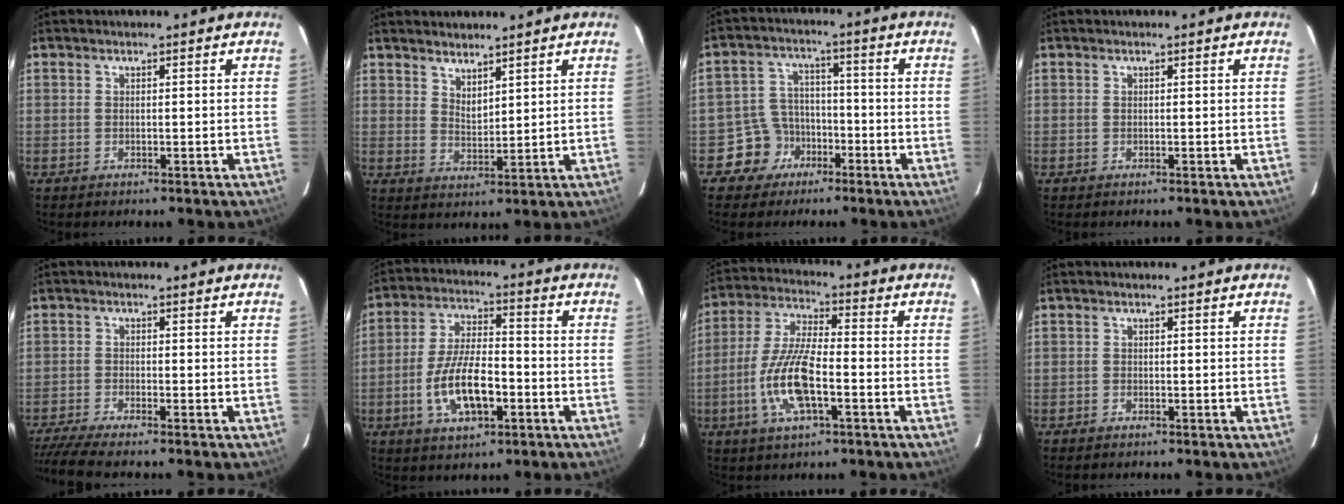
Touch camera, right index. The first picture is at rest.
{"total": 4.1, "force": [3.5, 1.3, 1.6], "torque": [-0.024, -0.005, 0.062]}
{"total": 7.1, "force": [-4.1, 5.7, 0.5], "torque": [-0.030, 0.031, -0.066]}
{"total": 0.0}
{"total": 7.6, "force": [-6.5, -0.2, 3.9], "torque": [-0.102, -0.029, -0.118]}
{"total": 11.9, "force": [-4.1, 5.0, 10.0], "torque": [-0.202, -0.002, -0.067]}
{"total": 12.8, "force": [-4.2, 3.8, 11.4], "torque": [-0.244, -0.003, -0.083]}
{"total": 0.6, "force": [-0.6, 0.3, 0.1], "torque": [-0.004, 0.001, -0.012]}